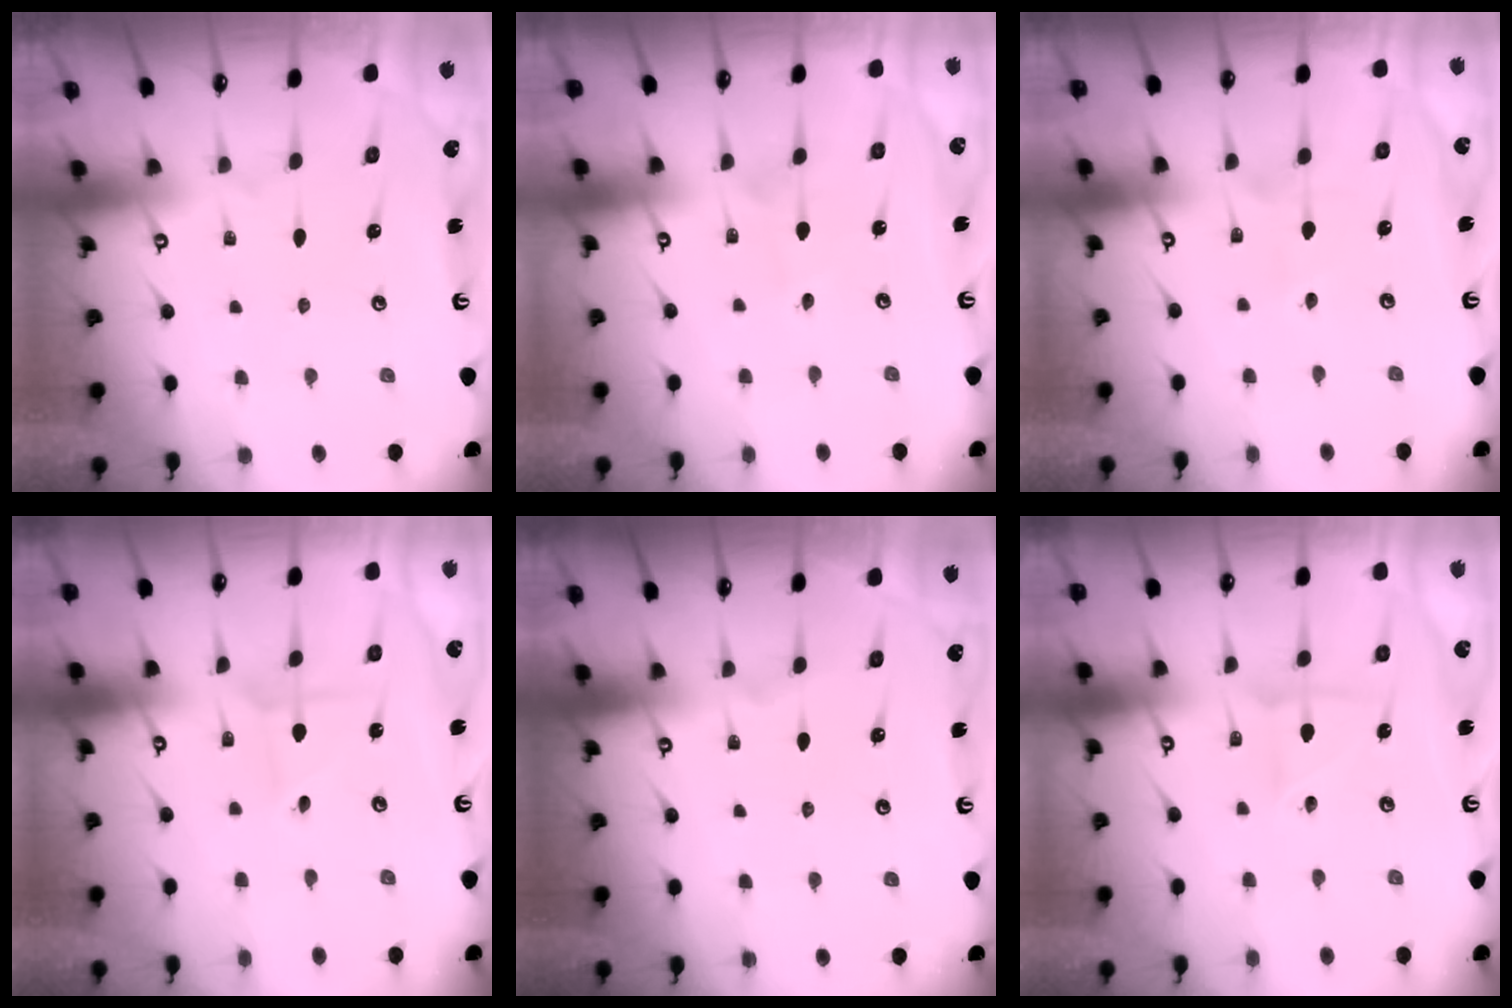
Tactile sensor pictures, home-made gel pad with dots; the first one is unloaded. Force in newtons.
{"total": 2.3, "press": 2.3, "slide": 0.1}
{"total": 2.2, "press": 2.0, "slide": 0.8}
{"total": 0.9, "press": 0.9, "slide": 0.0}
{"total": 0.0}
{"total": 2.8, "press": 2.7, "slide": 0.6}